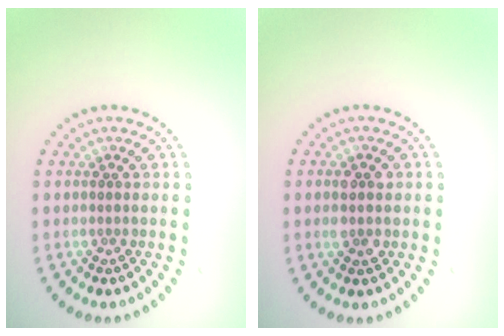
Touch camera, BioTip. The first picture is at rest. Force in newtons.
{"total": 2.4, "press": 2.4, "slide": 0.2}